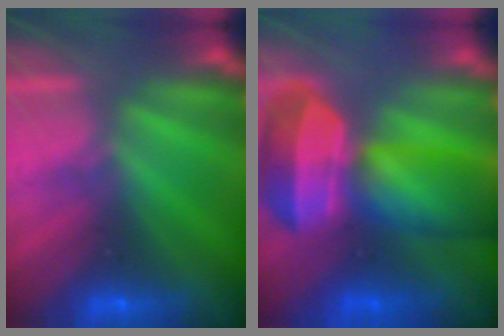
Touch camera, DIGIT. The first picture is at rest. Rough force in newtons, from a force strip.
{"total": 9.2}